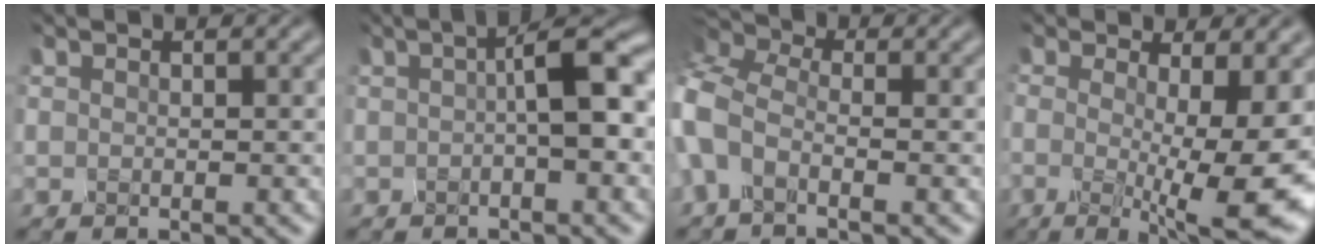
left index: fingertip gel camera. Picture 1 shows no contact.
{"total": 6.0, "force": [0.4, 2.0, 5.6], "torque": [-0.084, 0.017, -0.001]}
{"total": 6.6, "force": [-1.6, 4.1, 4.9], "torque": [-0.145, 0.010, -0.055]}
{"total": 10.5, "force": [-0.9, 2.2, 10.3], "torque": [-0.129, -0.012, -0.020]}